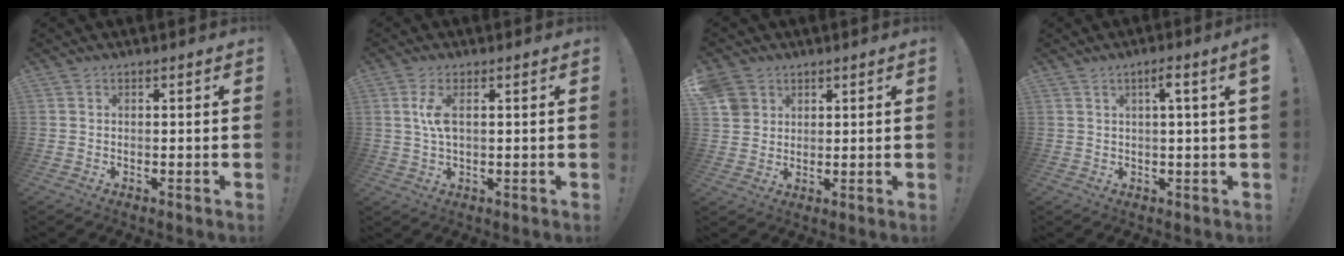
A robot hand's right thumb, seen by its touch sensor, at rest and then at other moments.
{"total": 5.3, "force": [0.9, 2.0, 4.8], "torque": [-0.097, -0.005, 0.010]}
{"total": 5.3, "force": [2.8, 4.3, 1.1], "torque": [-0.018, -0.009, 0.057]}
{"total": 4.2, "force": [1.3, -0.6, 3.9], "torque": [-0.059, -0.007, 0.013]}